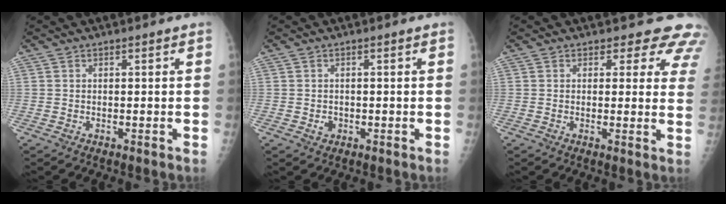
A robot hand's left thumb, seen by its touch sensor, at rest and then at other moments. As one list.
[{"total": 1.3, "force": [-0.4, 1.1, 0.5], "torque": [-0.004, 0.004, -0.003]}, {"total": 8.7, "force": [7.4, 4.1, 2.2], "torque": [0.029, -0.033, 0.052]}]